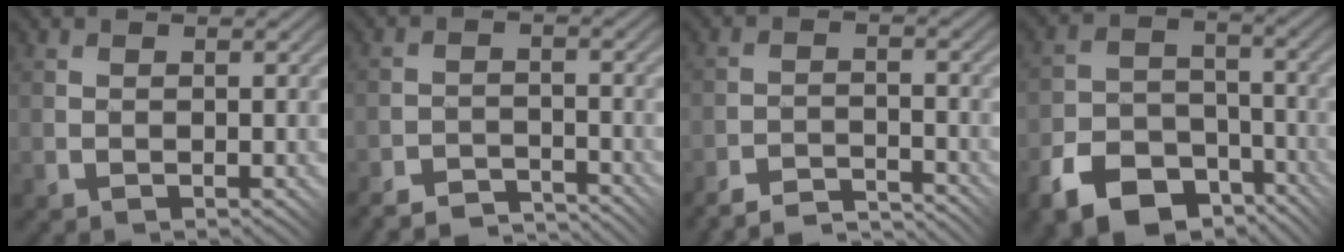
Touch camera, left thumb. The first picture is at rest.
{"total": 4.9, "force": [-4.9, 0.2, 0.7], "torque": [-0.010, 0.005, -0.089]}
{"total": 5.2, "force": [-5.1, -0.3, 0.9], "torque": [-0.018, 0.008, -0.094]}
{"total": 11.2, "force": [-7.4, 6.5, 5.4], "torque": [-0.119, -0.017, -0.131]}